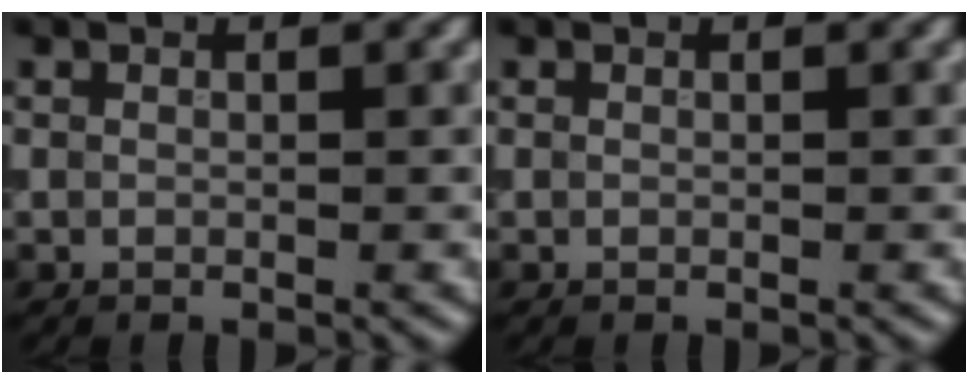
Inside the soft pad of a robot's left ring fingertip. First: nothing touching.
{"total": 0.0}